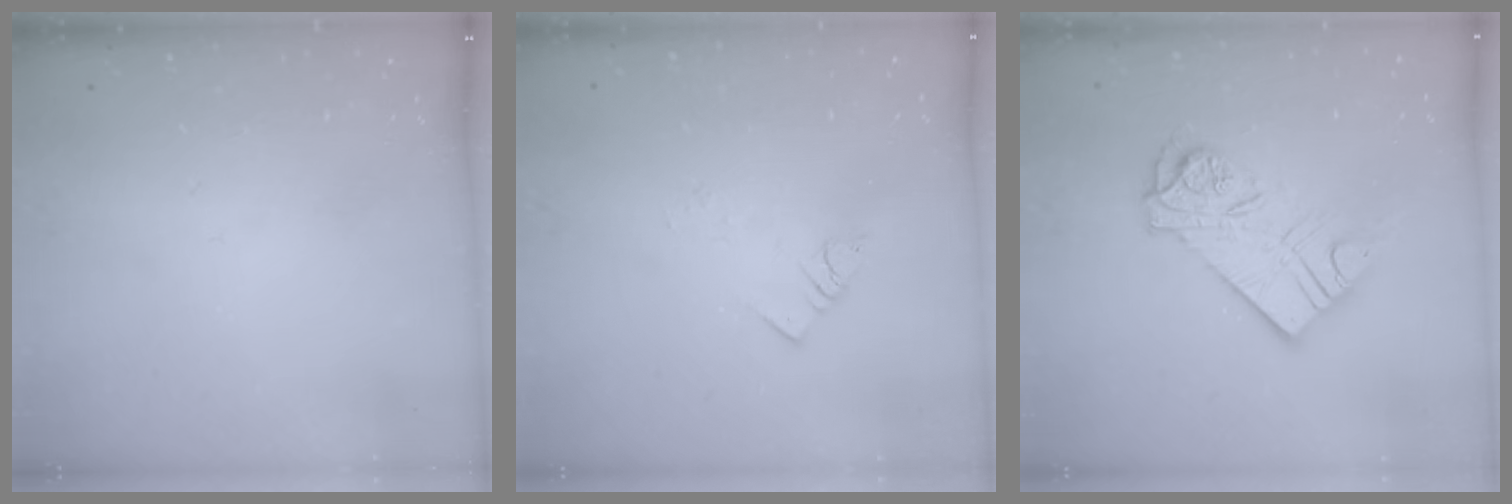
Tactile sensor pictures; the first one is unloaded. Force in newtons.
{"total": 2.8, "press": 2.8, "slide": 0.3}
{"total": 13.1, "press": 13.0, "slide": 1.3}